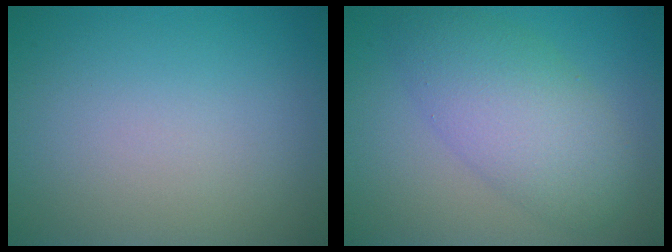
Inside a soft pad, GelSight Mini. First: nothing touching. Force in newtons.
{"total": 6.2, "press": 6.2, "slide": 0.2}